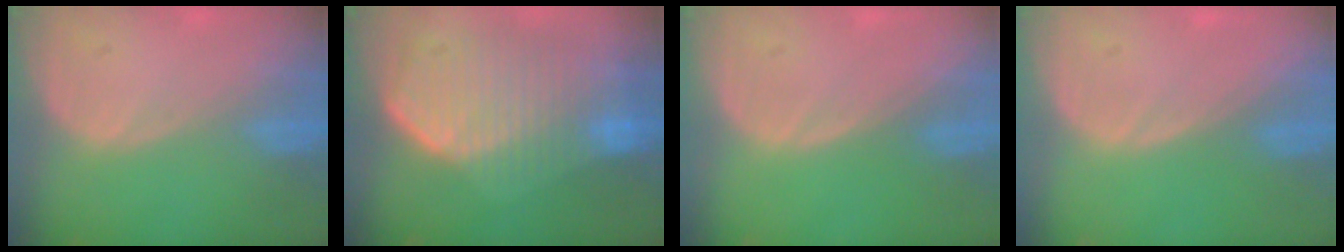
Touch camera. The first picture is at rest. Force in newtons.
{"total": 10.8, "press": 9.4, "slide": 5.3}
{"total": 0.0}
{"total": 0.0}